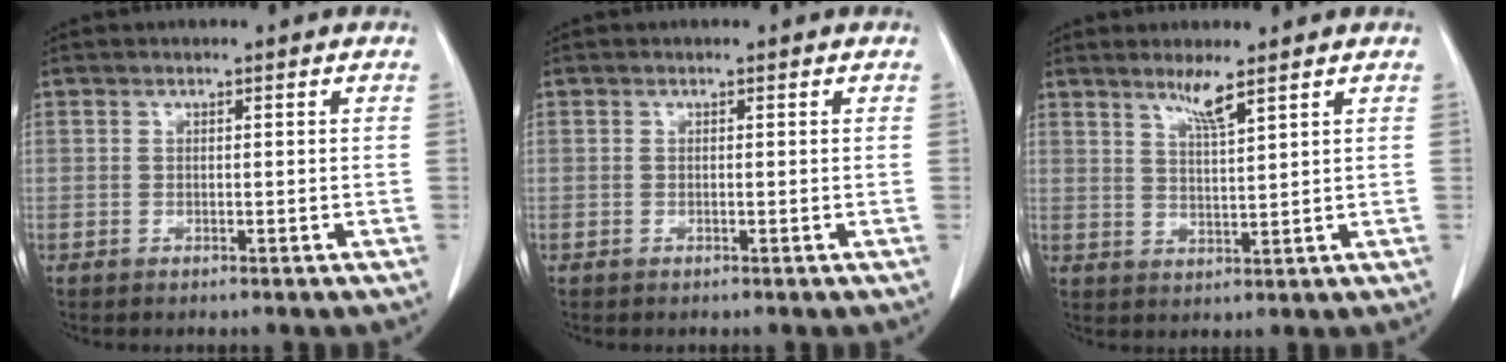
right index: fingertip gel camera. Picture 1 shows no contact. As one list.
[{"total": 0.0}, {"total": 3.8, "force": [2.8, -0.4, 2.5], "torque": [-0.049, -0.008, 0.055]}]